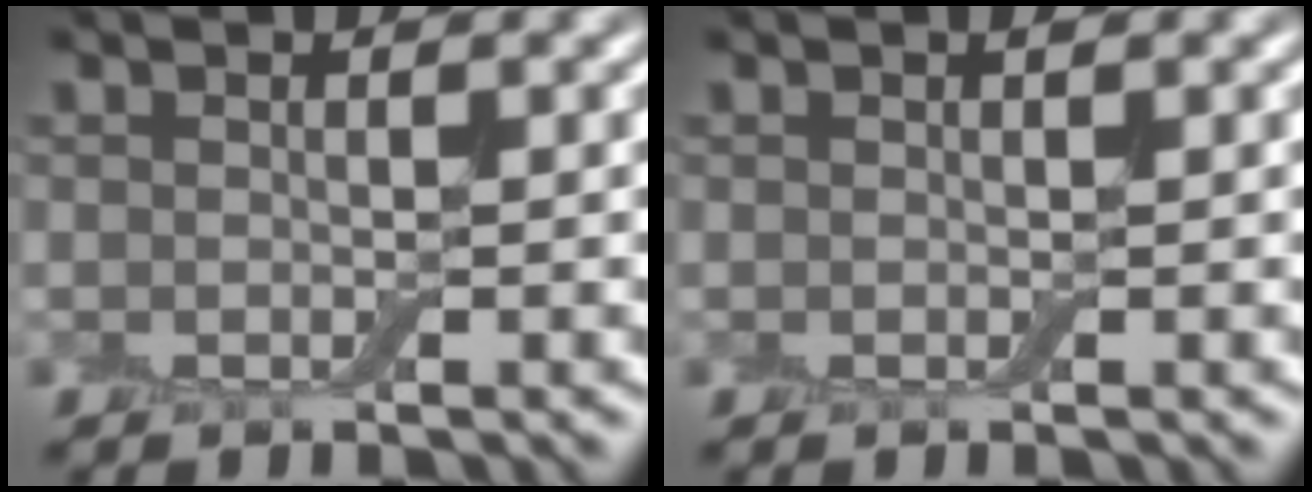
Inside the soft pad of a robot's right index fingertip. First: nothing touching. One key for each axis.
{"total": 0.0}